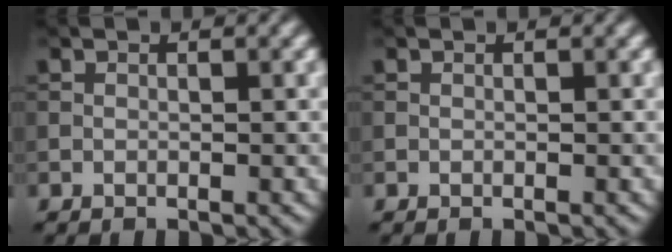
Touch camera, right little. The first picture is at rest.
{"total": 0.0}